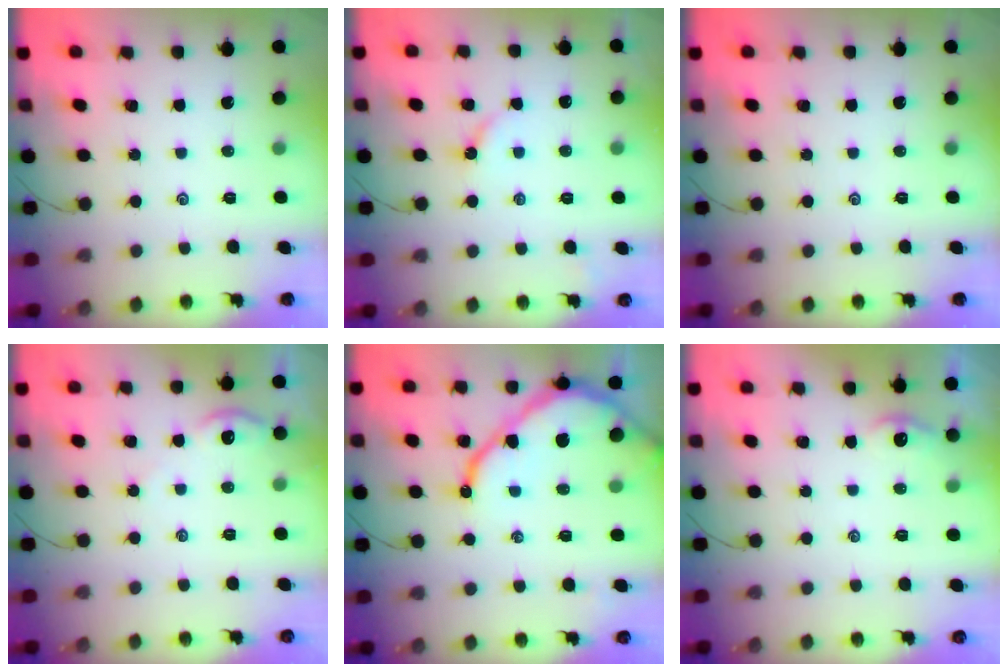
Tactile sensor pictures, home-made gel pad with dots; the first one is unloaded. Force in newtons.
{"total": 3.3, "press": 3.2, "slide": 0.5}
{"total": 0.0}
{"total": 2.2, "press": 2.2, "slide": 0.4}
{"total": 12.2, "press": 12.1, "slide": 1.3}
{"total": 2.7, "press": 2.7, "slide": 0.3}